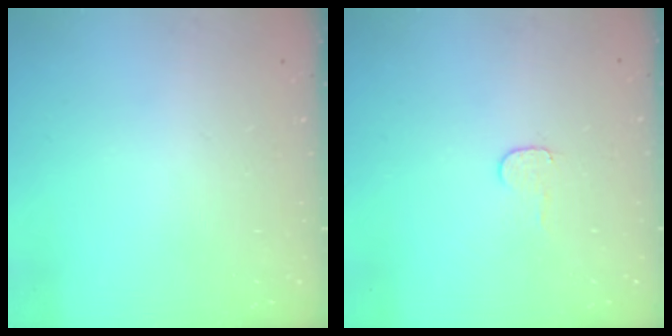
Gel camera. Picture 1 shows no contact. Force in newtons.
{"total": 4.0, "press": 4.0, "slide": 0.4}